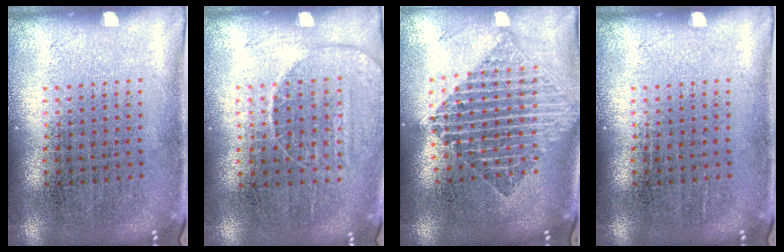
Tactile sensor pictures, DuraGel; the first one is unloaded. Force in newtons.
{"total": 1.4, "press": 1.3, "slide": 0.5}
{"total": 2.2, "press": 1.7, "slide": 1.3}
{"total": 0.0}